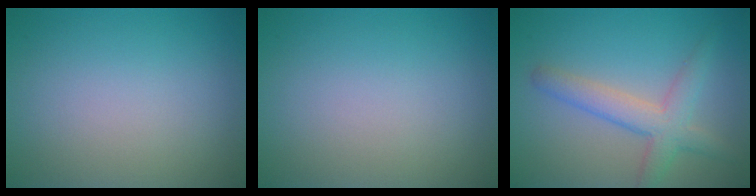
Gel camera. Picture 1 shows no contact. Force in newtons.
{"total": 0.0}
{"total": 3.9, "press": 3.9, "slide": 0.1}